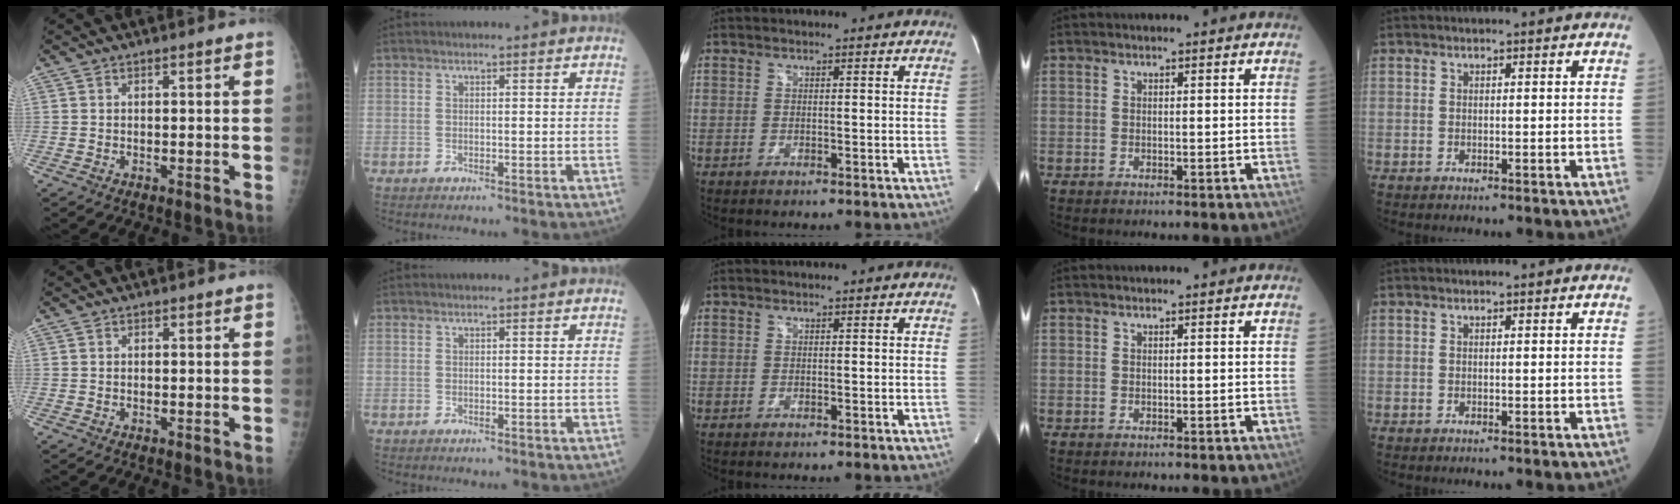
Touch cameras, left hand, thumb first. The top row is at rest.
{}